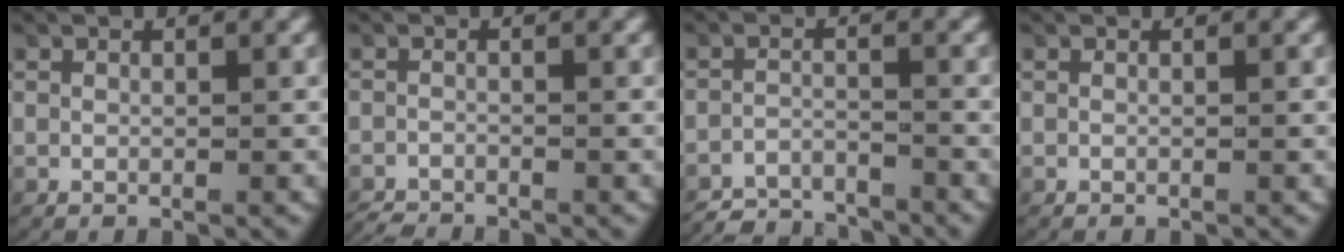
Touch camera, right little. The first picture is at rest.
{"total": 2.2, "force": [-2.1, 0.3, 0.0], "torque": [-0.008, -0.013, -0.035]}
{"total": 4.8, "force": [-4.6, 1.2, 0.3], "torque": [-0.002, -0.015, -0.079]}
{"total": 0.0}